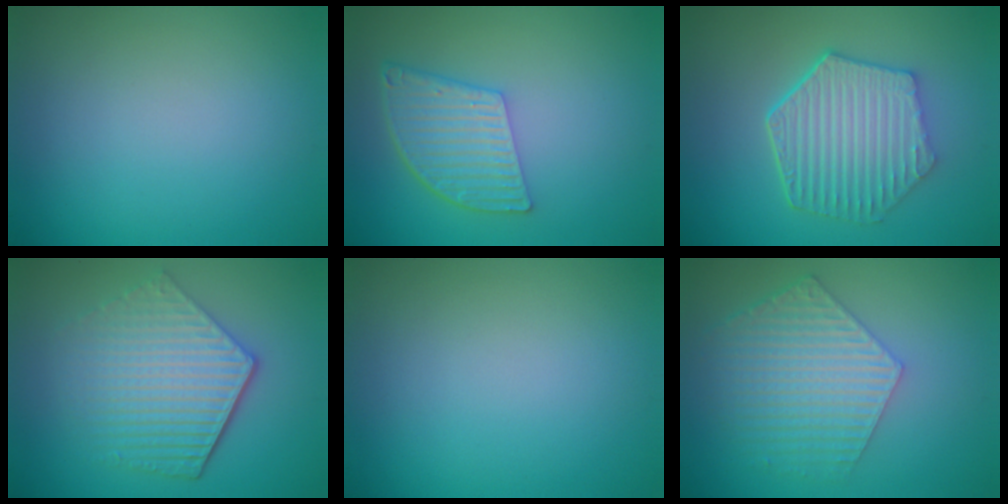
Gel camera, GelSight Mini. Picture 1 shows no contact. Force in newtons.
{"total": 5.4, "press": 3.9, "slide": 3.7}
{"total": 6.5, "press": 4.9, "slide": 4.3}
{"total": 6.1, "press": 4.4, "slide": 4.2}
{"total": 0.0}
{"total": 6.0, "press": 4.5, "slide": 4.0}